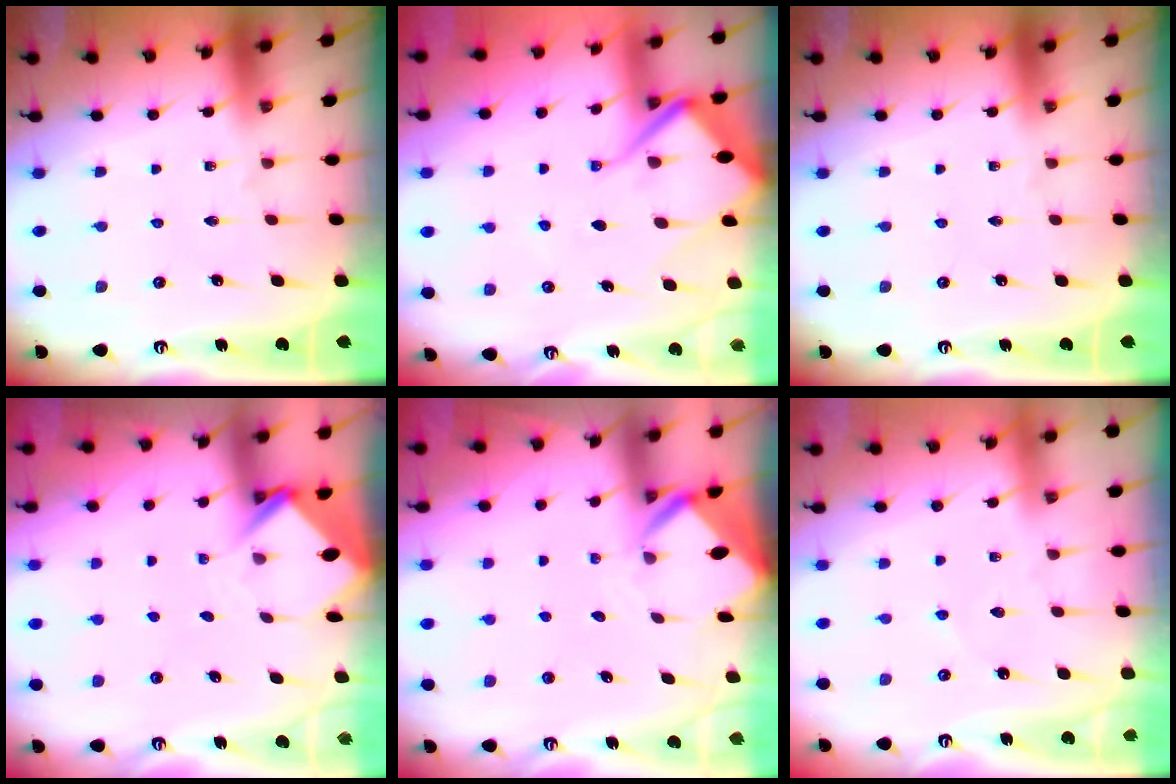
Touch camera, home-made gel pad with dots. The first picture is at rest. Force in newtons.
{"total": 10.7, "press": 10.7, "slide": 1.1}
{"total": 0.0}
{"total": 3.9, "press": 3.9, "slide": 0.2}
{"total": 3.3, "press": 3.3, "slide": 0.1}
{"total": 1.8, "press": 1.8, "slide": 0.2}